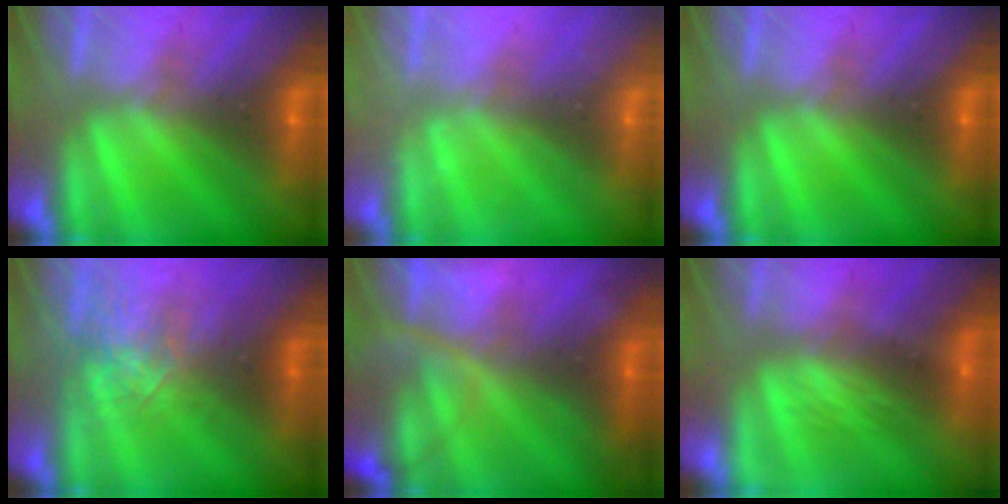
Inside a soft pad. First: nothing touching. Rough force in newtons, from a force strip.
{"total": 2.2}
{"total": 0.0}
{"total": 2.6}
{"total": 6.6}
{"total": 2.0}